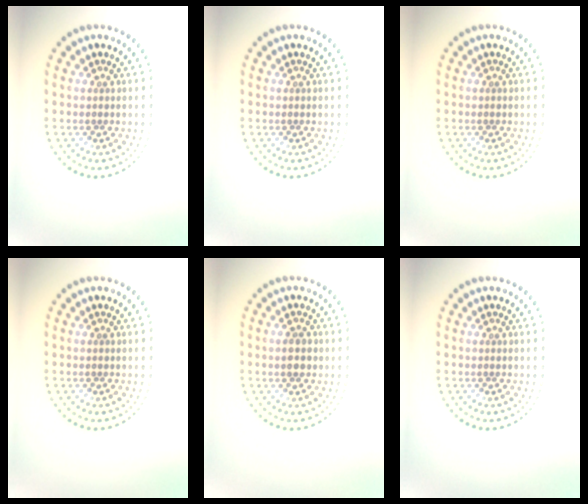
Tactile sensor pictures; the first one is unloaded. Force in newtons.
{"total": 0.0}
{"total": 0.0}
{"total": 0.0}
{"total": 2.2, "press": 2.2, "slide": 0.1}
{"total": 0.0}